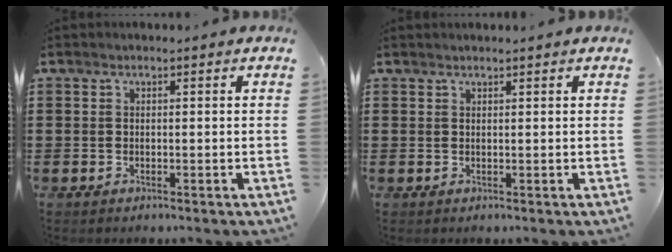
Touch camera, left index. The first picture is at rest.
{"total": 0.7, "force": [0.6, -0.1, 0.2], "torque": [-0.005, -0.002, 0.013]}